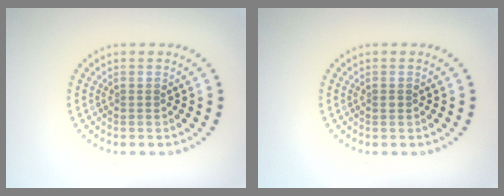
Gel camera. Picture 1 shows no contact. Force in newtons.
{"total": 0.6, "press": 0.6, "slide": 0.0}